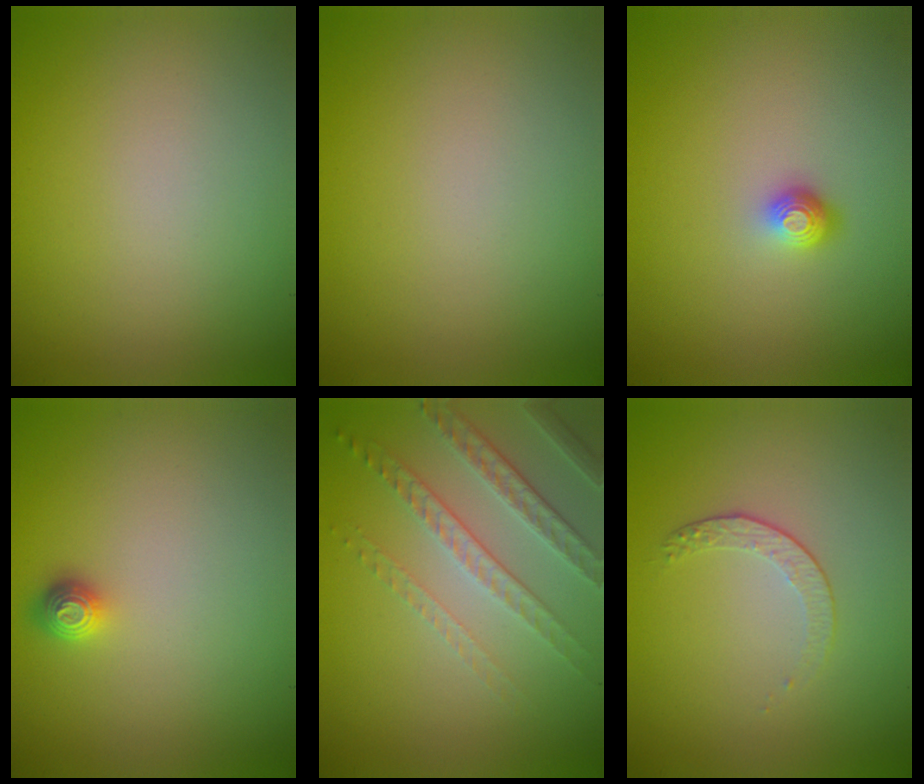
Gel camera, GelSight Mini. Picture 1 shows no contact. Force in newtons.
{"total": 0.0}
{"total": 1.8, "press": 1.2, "slide": 1.3}
{"total": 1.2, "press": 1.1, "slide": 0.4}
{"total": 4.6, "press": 3.1, "slide": 3.3}
{"total": 1.5, "press": 0.9, "slide": 1.2}